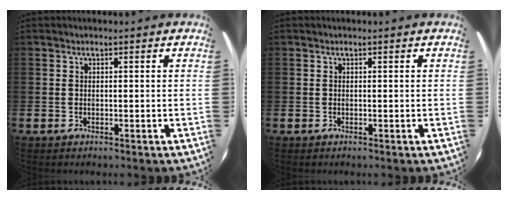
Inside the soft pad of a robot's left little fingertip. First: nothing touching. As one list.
[{"total": 0.0}]